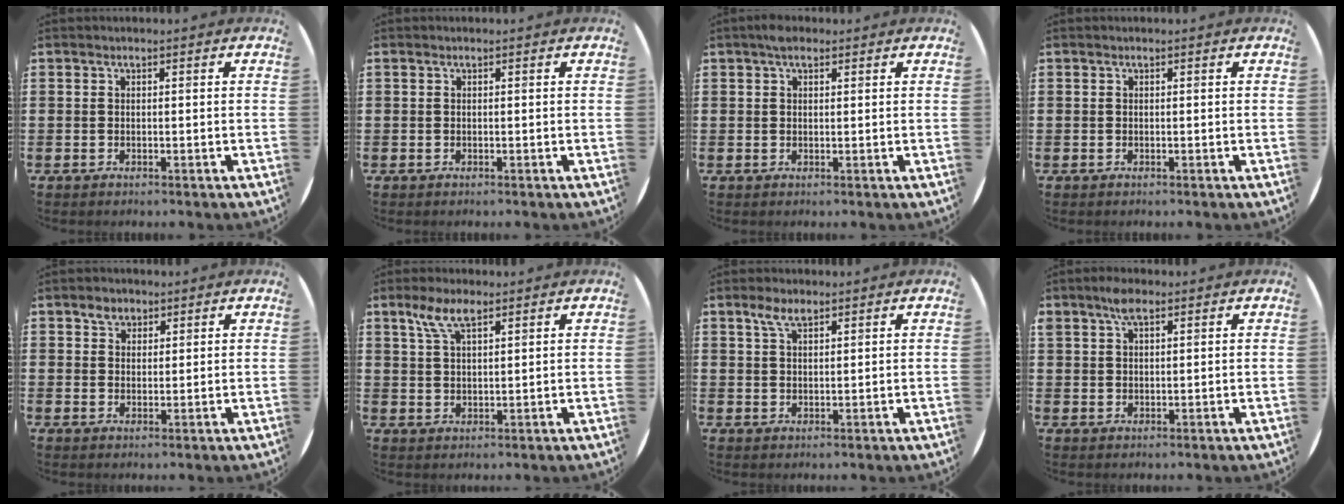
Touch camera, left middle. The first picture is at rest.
{"total": 0.0}
{"total": 1.9, "force": [1.4, 0.8, 1.0], "torque": [-0.014, 0.003, 0.022]}
{"total": 0.0}
{"total": 2.3, "force": [1.8, 1.4, 0.4], "torque": [-0.003, 0.000, 0.033]}
{"total": 5.1, "force": [3.3, 1.8, 3.5], "torque": [-0.077, 0.007, 0.058]}
{"total": 3.1, "force": [2.2, 1.1, 1.9], "torque": [-0.042, 0.006, 0.039]}
{"total": 3.1, "force": [2.3, 1.4, 1.7], "torque": [-0.021, 0.000, 0.038]}